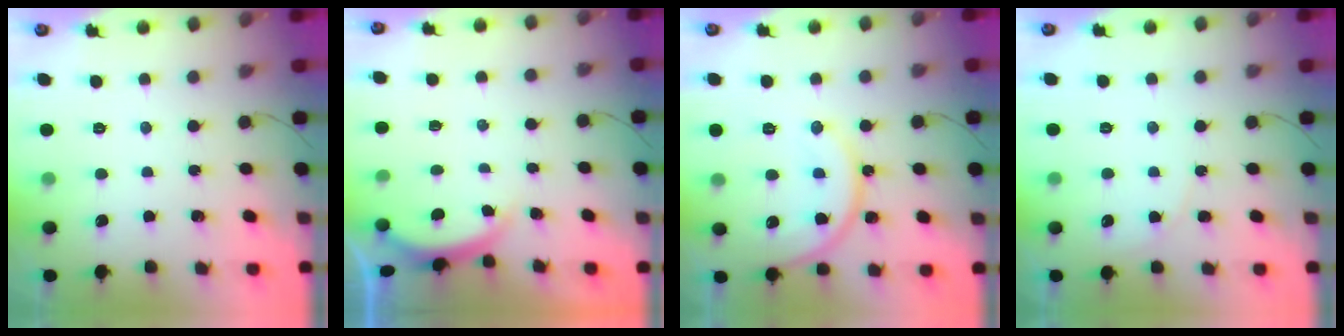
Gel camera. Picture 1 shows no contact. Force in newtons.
{"total": 2.1, "press": 2.0, "slide": 0.3}
{"total": 14.6, "press": 14.5, "slide": 1.7}
{"total": 3.8, "press": 3.7, "slide": 0.5}